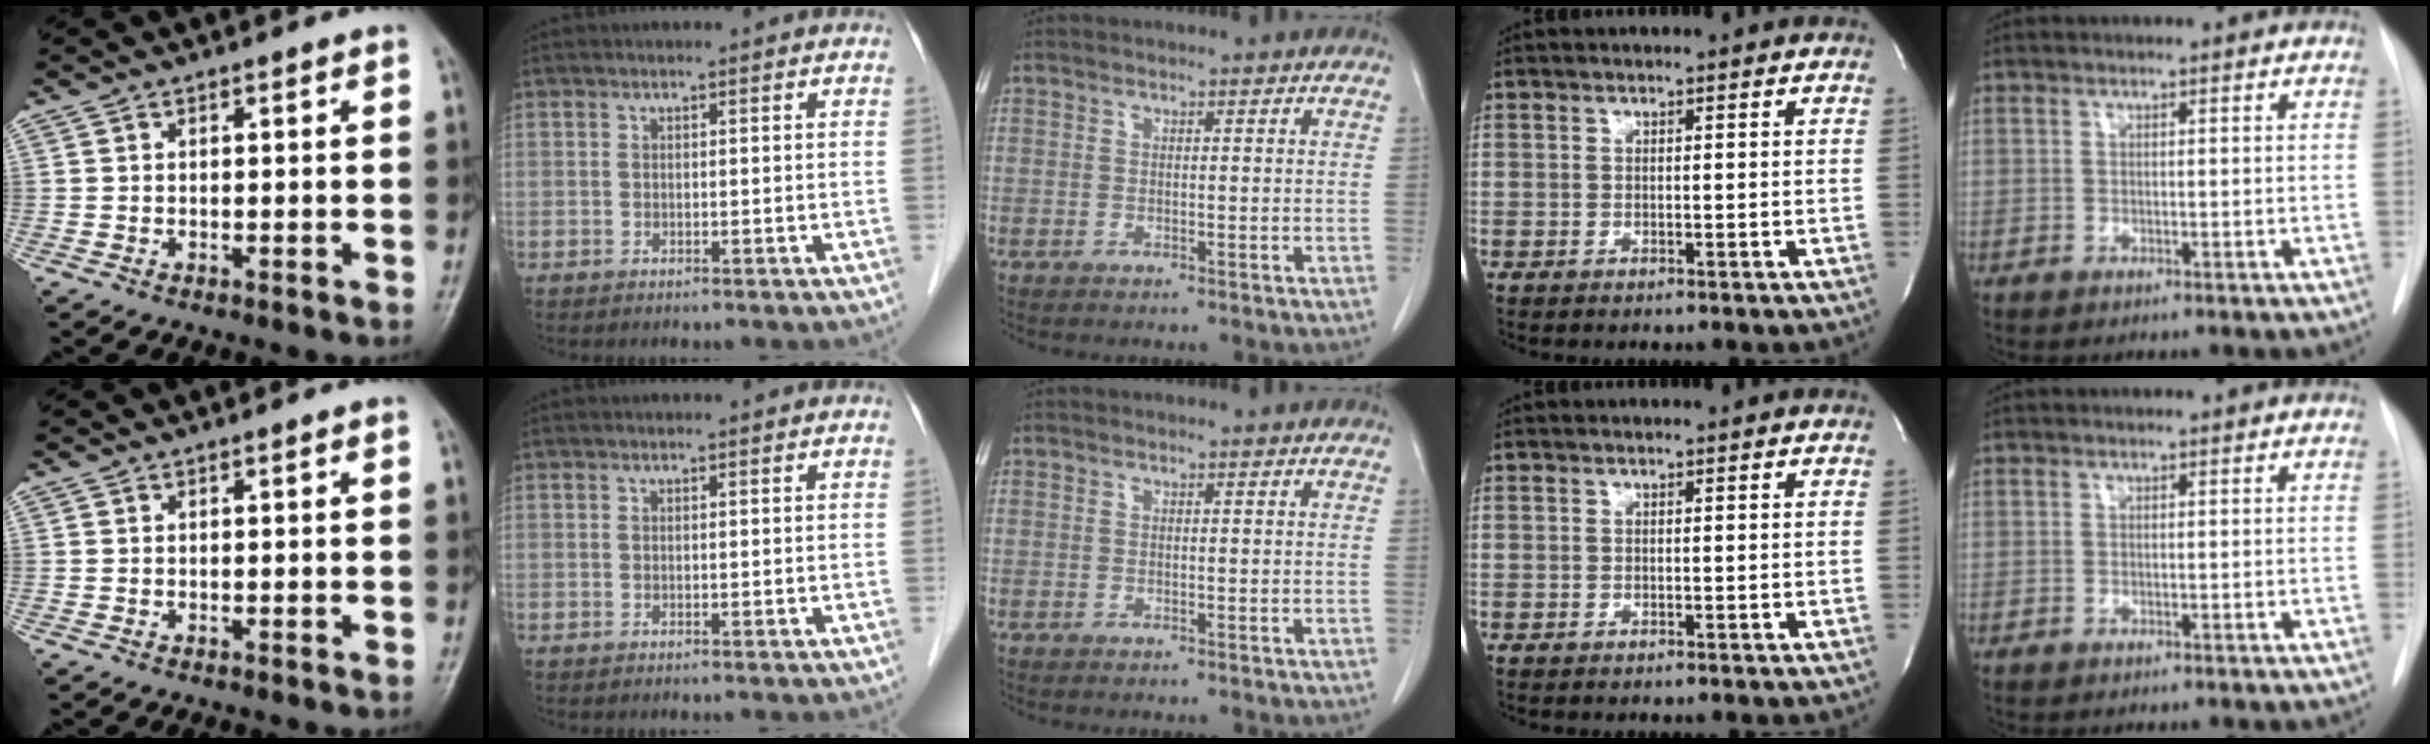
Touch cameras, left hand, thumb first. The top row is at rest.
{}